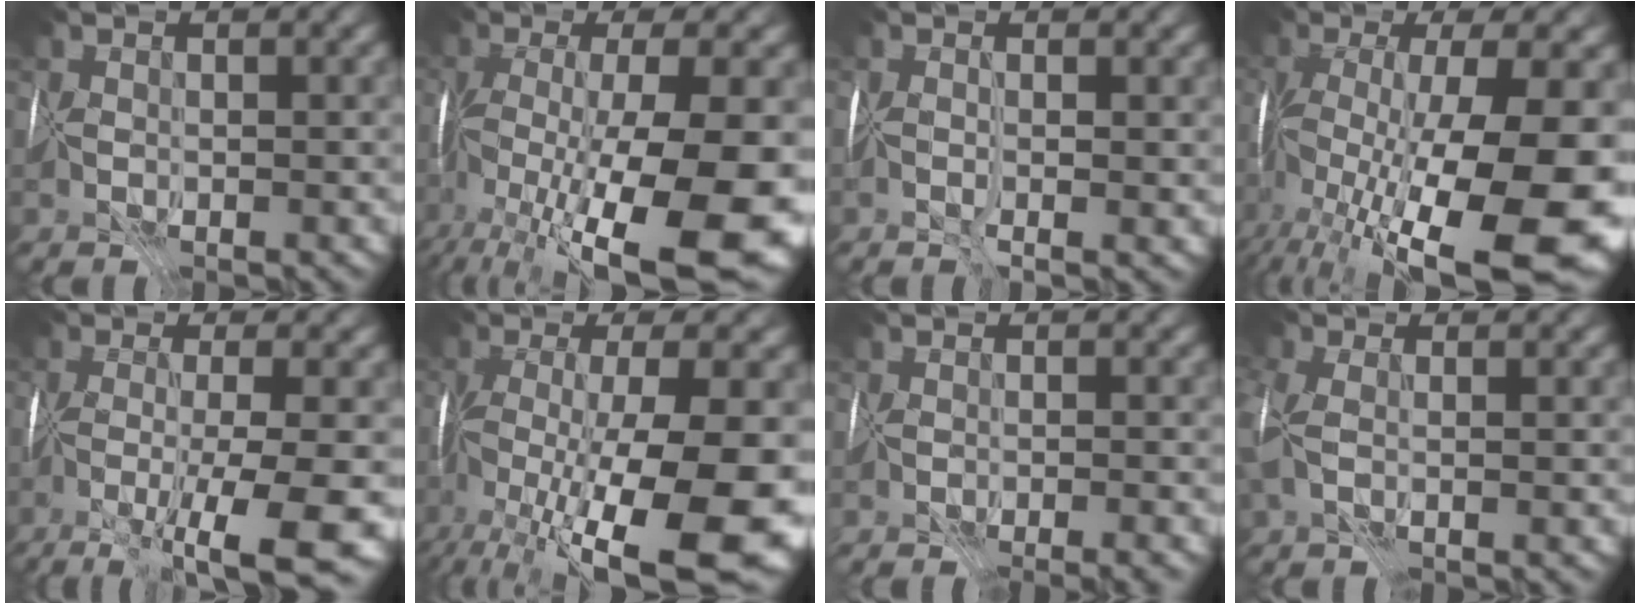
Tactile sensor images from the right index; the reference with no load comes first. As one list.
[{"total": 15.2, "force": [-6.5, 4.4, 13.1], "torque": [-0.231, -0.011, -0.097]}, {"total": 1.8, "force": [-0.1, 0.2, 1.8], "torque": [-0.032, -0.006, -0.001]}, {"total": 16.0, "force": [-5.5, 5.2, 14.1], "torque": [-0.243, -0.011, -0.083]}, {"total": 11.4, "force": [-6.2, 1.4, 9.5], "torque": [-0.164, -0.020, -0.092]}, {"total": 15.2, "force": [-6.5, 4.4, 13.1], "torque": [-0.230, -0.012, -0.097]}, {"total": 4.0, "force": [-3.3, 0.7, 2.1], "torque": [-0.011, -0.004, -0.033]}, {"total": 2.5, "force": [-0.4, 1.1, 2.2], "torque": [-0.053, -0.002, -0.005]}]